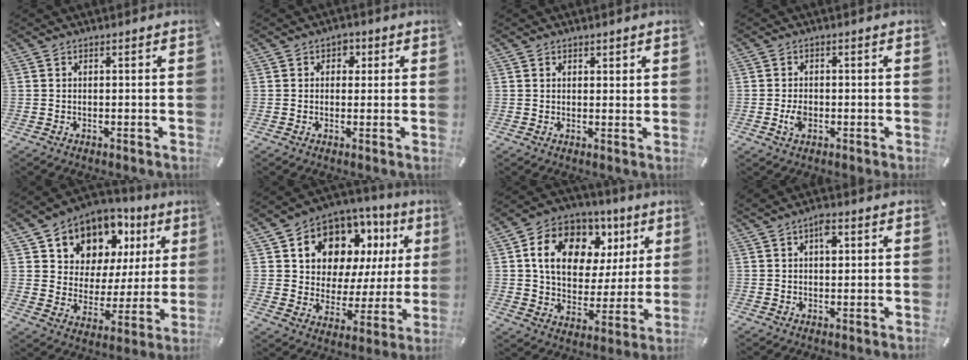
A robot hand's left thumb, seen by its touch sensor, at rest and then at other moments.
{"total": 2.5, "force": [0.3, 2.2, 1.0], "torque": [0.001, -0.002, -0.003]}
{"total": 1.4, "force": [1.0, 1.0, 0.2], "torque": [0.005, 0.000, 0.016]}
{"total": 3.1, "force": [-0.7, 2.1, 2.1], "torque": [-0.051, -0.002, -0.015]}
{"total": 10.5, "force": [7.4, 7.3, 1.6], "torque": [-0.038, -0.071, 0.135]}
{"total": 11.3, "force": [7.2, 8.1, 3.5], "torque": [-0.072, -0.061, 0.135]}
{"total": 15.5, "force": [6.5, 11.5, 8.0], "torque": [-0.133, -0.020, 0.120]}
{"total": 3.7, "force": [1.3, 2.1, 2.7], "torque": [-0.042, 0.002, 0.018]}